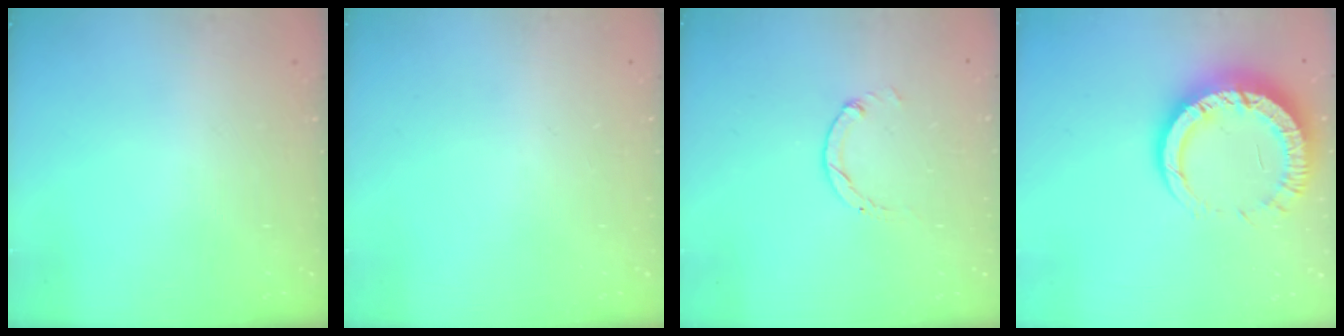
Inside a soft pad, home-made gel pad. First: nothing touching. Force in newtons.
{"total": 0.0}
{"total": 0.7, "press": 0.7, "slide": 0.2}
{"total": 12.4, "press": 12.4, "slide": 1.2}